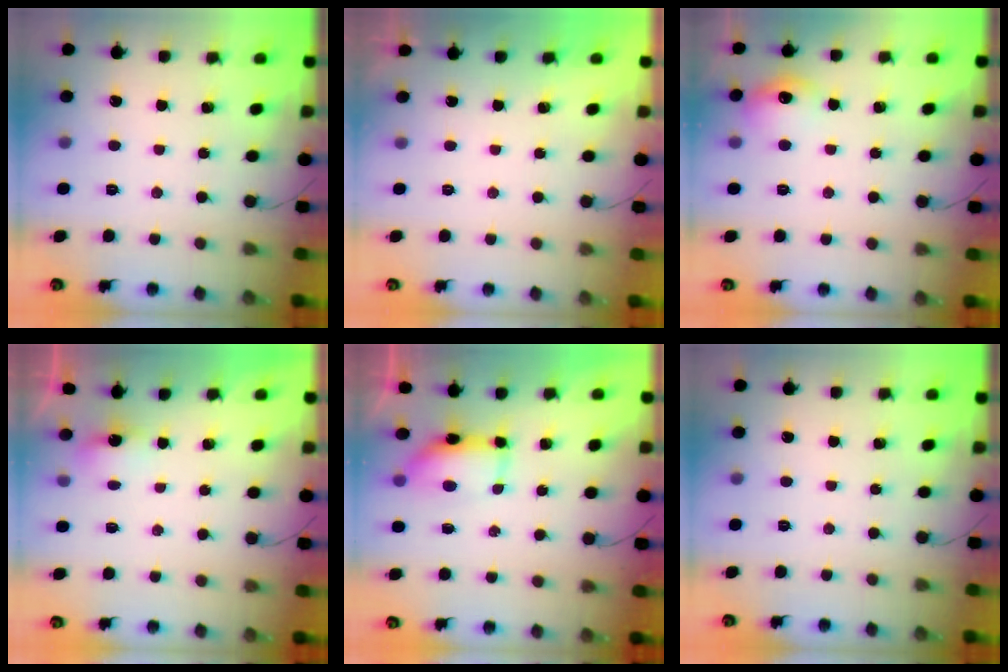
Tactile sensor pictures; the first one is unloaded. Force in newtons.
{"total": 1.8, "press": 0.1, "slide": 1.8}
{"total": 9.5, "press": 9.5, "slide": 0.5}
{"total": 2.7, "press": 2.7, "slide": 0.7}
{"total": 7.1, "press": 6.9, "slide": 1.7}
{"total": 0.0}